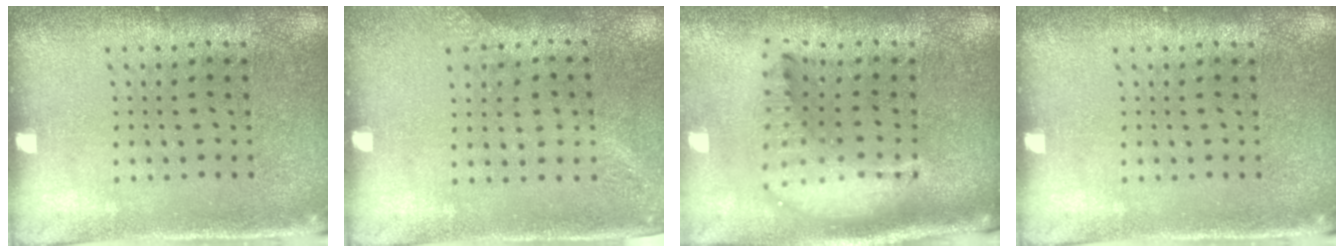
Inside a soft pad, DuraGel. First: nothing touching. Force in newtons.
{"total": 1.3, "press": 1.0, "slide": 0.8}
{"total": 1.8, "press": 1.4, "slide": 1.0}
{"total": 0.0}